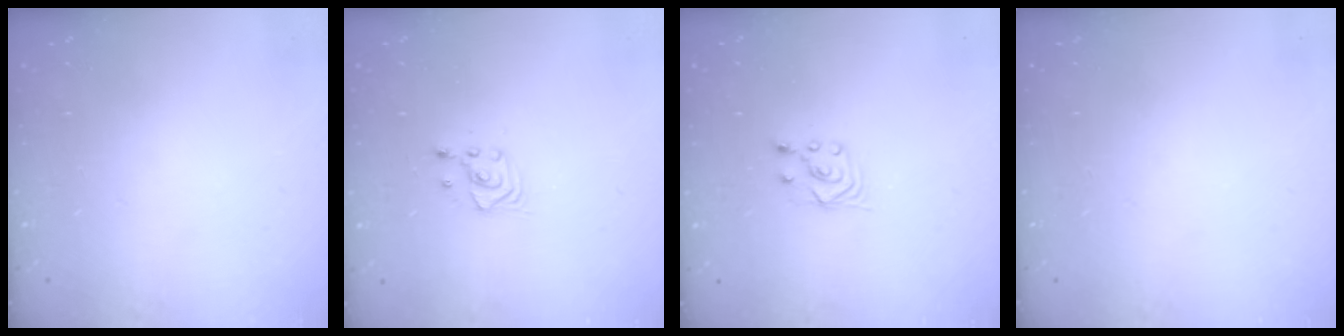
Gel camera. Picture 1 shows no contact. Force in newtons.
{"total": 3.2, "press": 3.2, "slide": 0.4}
{"total": 2.5, "press": 2.2, "slide": 1.2}
{"total": 0.0}